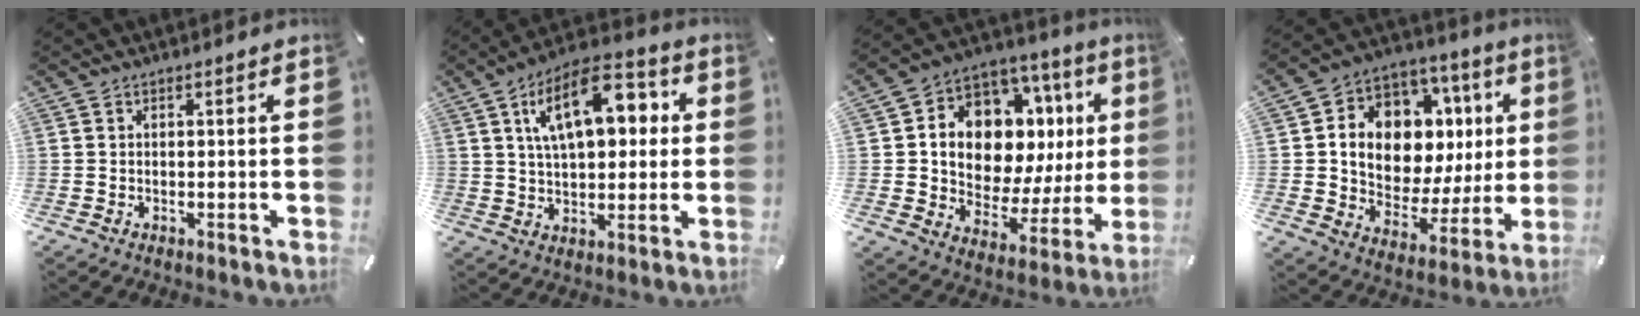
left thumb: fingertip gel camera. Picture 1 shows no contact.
{"total": 15.5, "force": [5.4, 8.3, 12.0], "torque": [-0.193, -0.003, 0.090]}
{"total": 14.0, "force": [4.9, 10.0, 8.5], "torque": [-0.130, -0.052, 0.087]}
{"total": 14.0, "force": [3.7, 10.6, 8.4], "torque": [-0.127, -0.038, 0.070]}